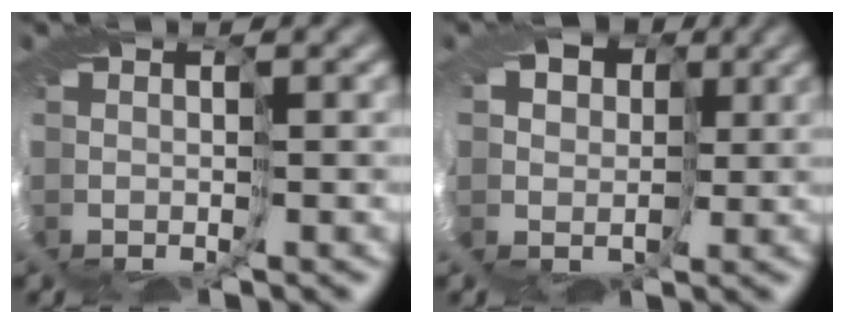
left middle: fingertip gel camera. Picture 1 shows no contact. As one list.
[{"total": 10.6, "force": [4.1, 8.8, 4.2], "torque": [-0.095, 0.037, 0.054]}]